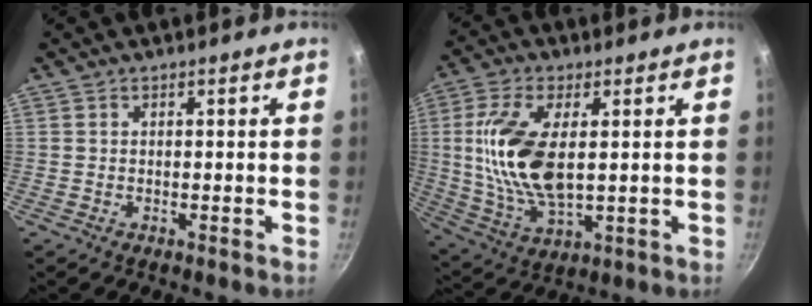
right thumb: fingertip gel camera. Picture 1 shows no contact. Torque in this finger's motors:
{"motor_torque": [0.34, 0.55, 1.60, 0.48, 0.49]}